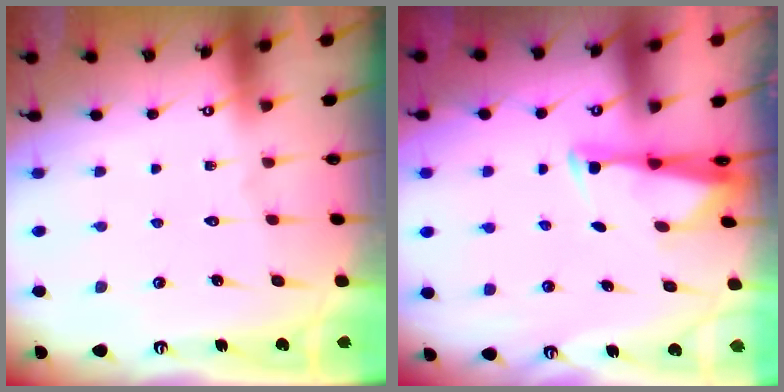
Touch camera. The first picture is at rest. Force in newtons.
{"total": 2.9, "press": 2.8, "slide": 0.8}